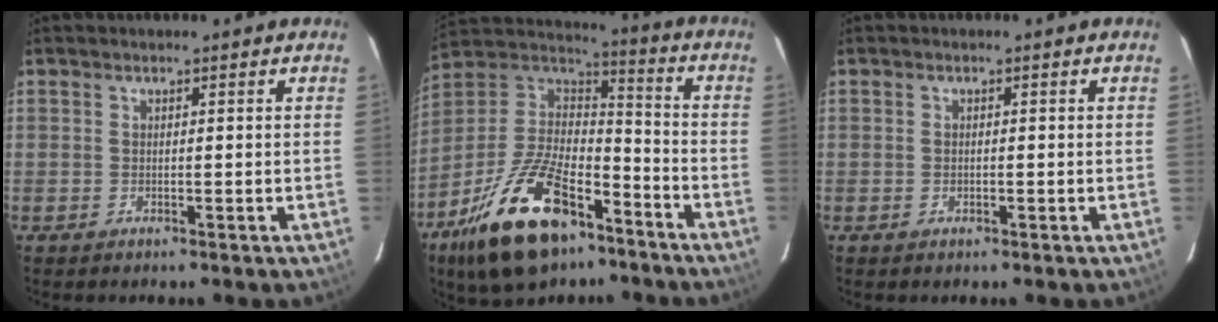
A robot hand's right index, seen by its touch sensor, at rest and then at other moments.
{"total": 23.8, "force": [-13.9, 11.3, 15.7], "torque": [-0.317, -0.008, -0.233]}
{"total": 0.6, "force": [-0.2, 0.4, 0.4], "torque": [-0.008, 0.000, -0.004]}